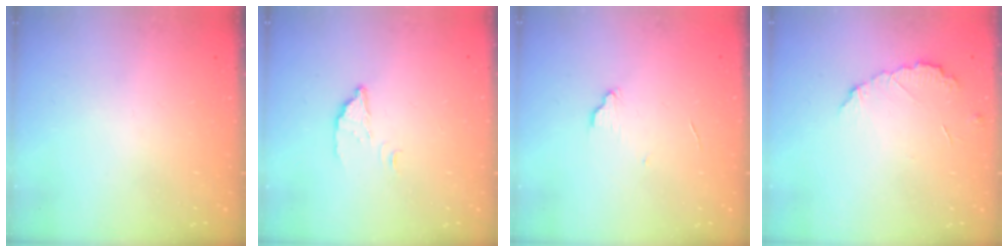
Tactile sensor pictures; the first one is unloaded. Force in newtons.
{"total": 2.8, "press": 2.7, "slide": 0.2}
{"total": 5.2, "press": 5.1, "slide": 0.4}
{"total": 5.4, "press": 5.4, "slide": 0.5}